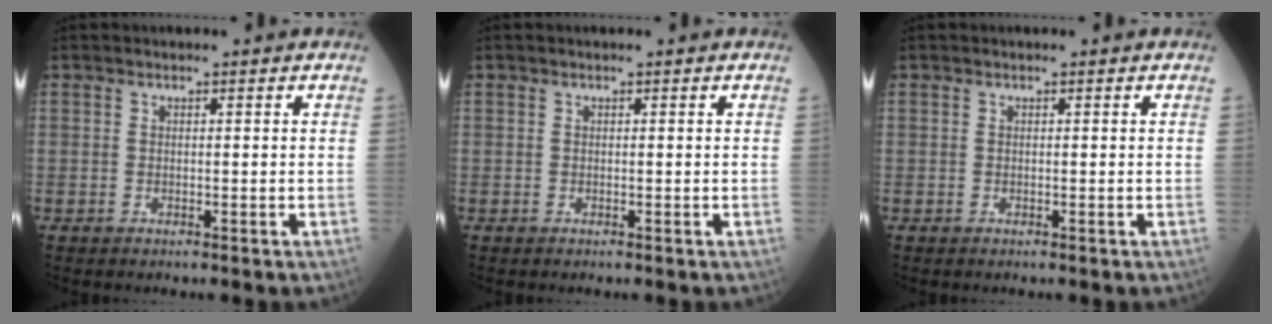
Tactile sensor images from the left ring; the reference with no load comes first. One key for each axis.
{"total": 0.0}
{"total": 0.0}